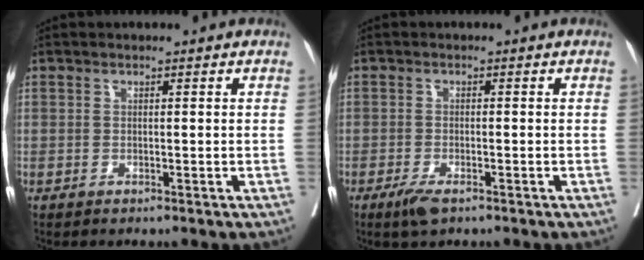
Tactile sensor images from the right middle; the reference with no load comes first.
{"total": 3.0, "force": [-1.9, 0.9, 2.1], "torque": [-0.043, -0.005, -0.034]}